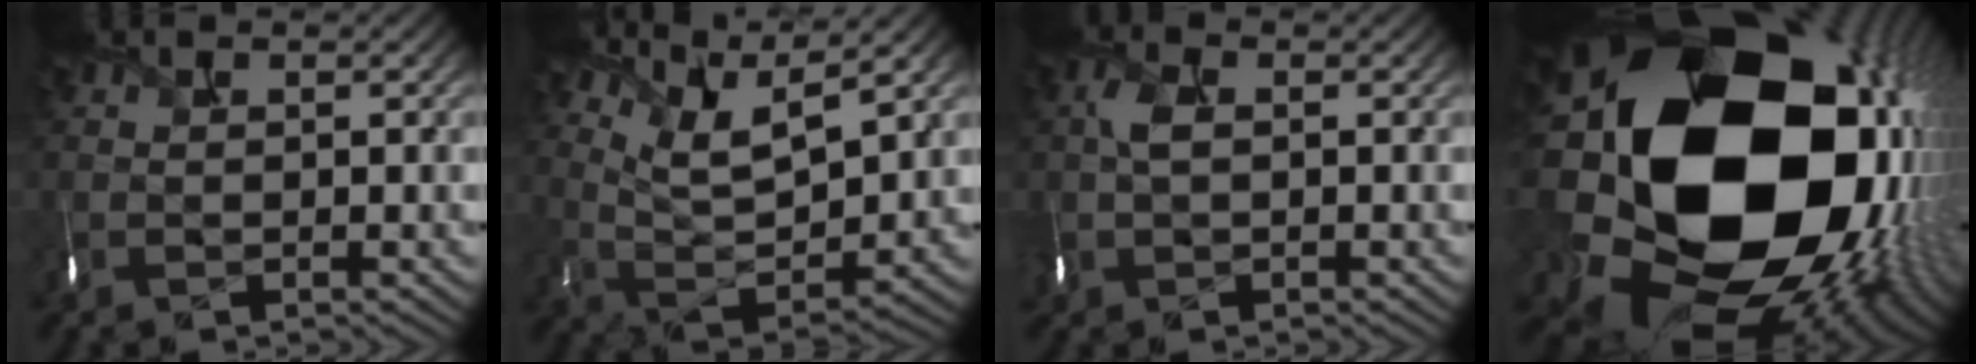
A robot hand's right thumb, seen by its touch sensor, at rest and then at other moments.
{"total": 10.4, "force": [8.0, 2.8, 6.1], "torque": [-0.144, -0.008, 0.131]}
{"total": 2.4, "force": [-0.1, 1.7, 1.6], "torque": [-0.044, 0.000, -0.002]}
{"total": 23.4, "force": [1.2, 18.9, 13.8], "torque": [-0.297, -0.093, 0.047]}